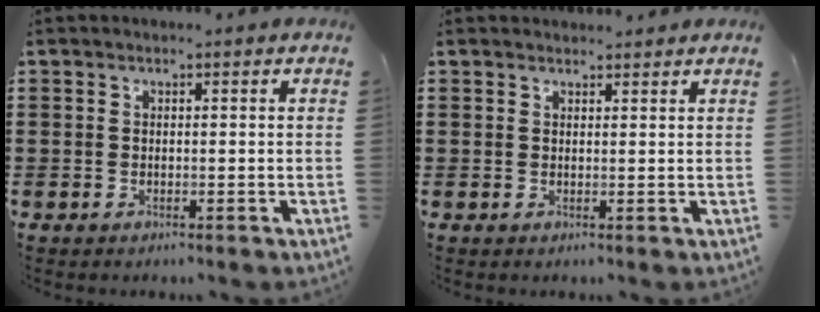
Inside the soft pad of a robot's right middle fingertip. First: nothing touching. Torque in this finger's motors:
{"motor_torque": [-0.54, 0.08, -0.09, -0.02]}